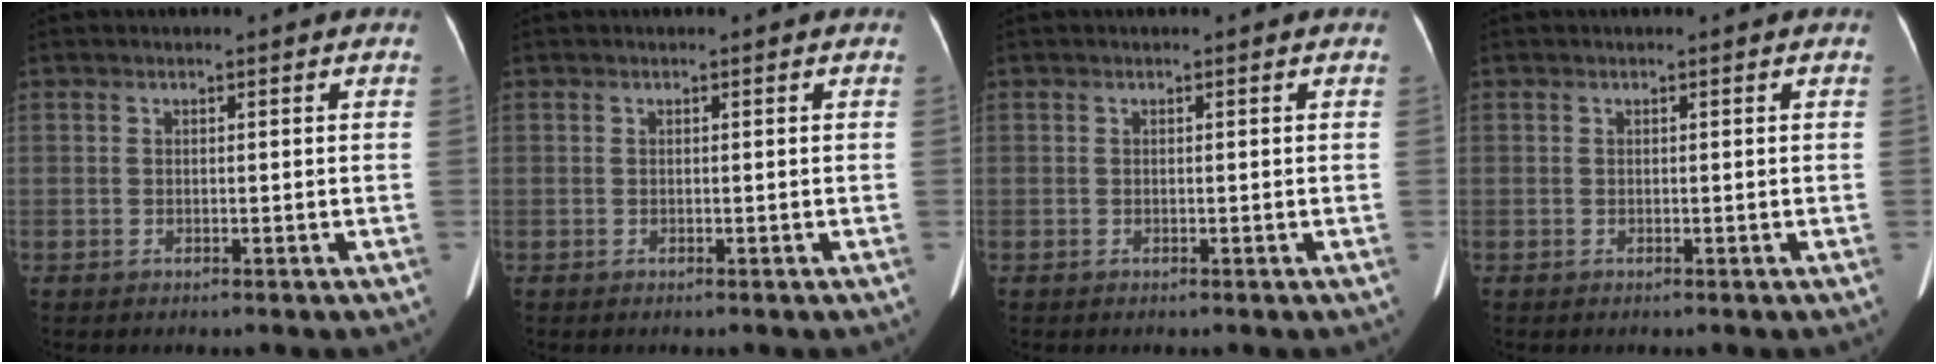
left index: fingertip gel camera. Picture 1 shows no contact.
{"total": 0.0}
{"total": 0.0}
{"total": 0.0}